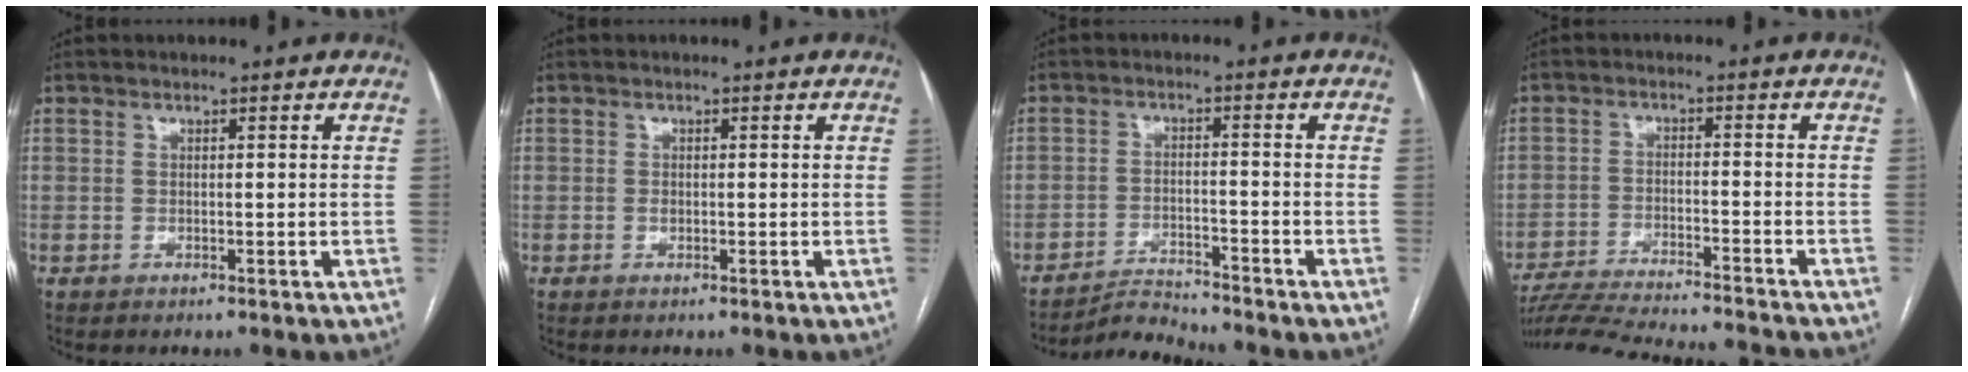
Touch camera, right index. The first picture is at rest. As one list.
[{"total": 0.6, "force": [-0.1, 0.4, 0.4], "torque": [-0.007, 0.000, -0.003]}, {"total": 4.9, "force": [-4.8, -1.0, -0.5], "torque": [0.004, -0.012, -0.084]}, {"total": 20.3, "force": [-18.8, 1.3, 7.7], "torque": [-0.138, -0.034, -0.272]}]